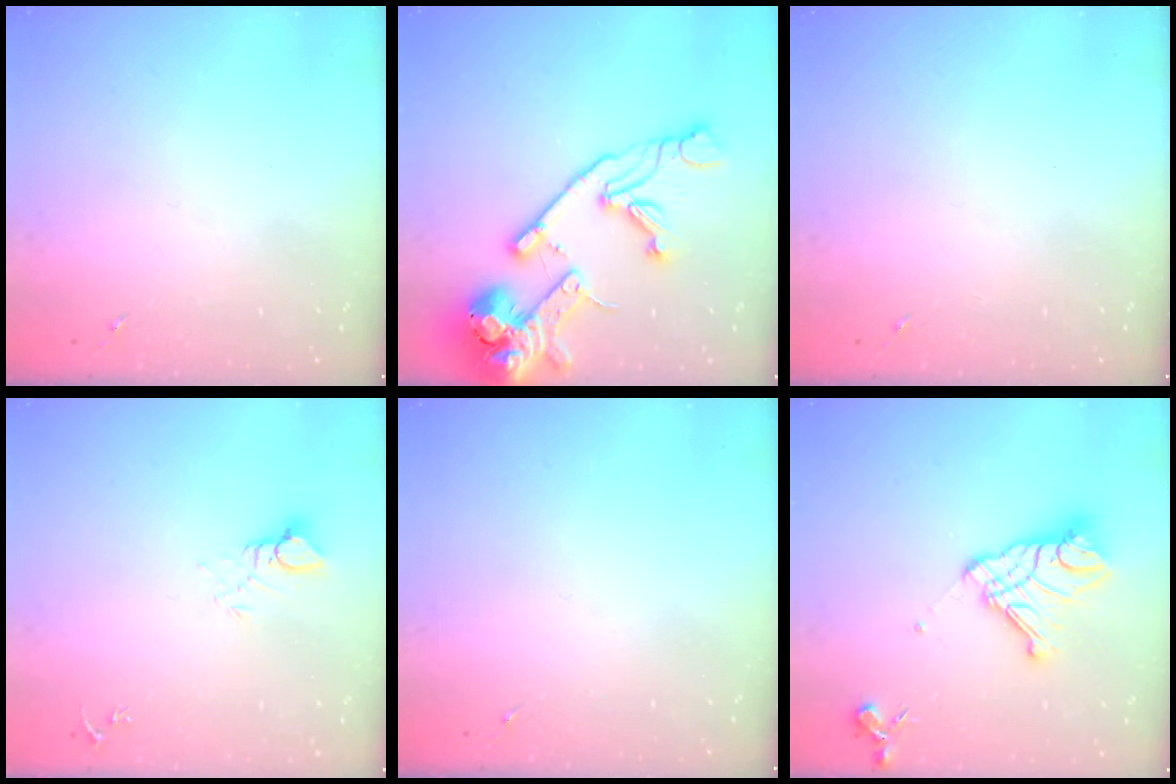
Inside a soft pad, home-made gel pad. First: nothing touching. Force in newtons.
{"total": 23.6, "press": 23.4, "slide": 3.5}
{"total": 0.0}
{"total": 4.3, "press": 4.3, "slide": 0.3}
{"total": 0.0}
{"total": 15.8, "press": 15.7, "slide": 1.7}